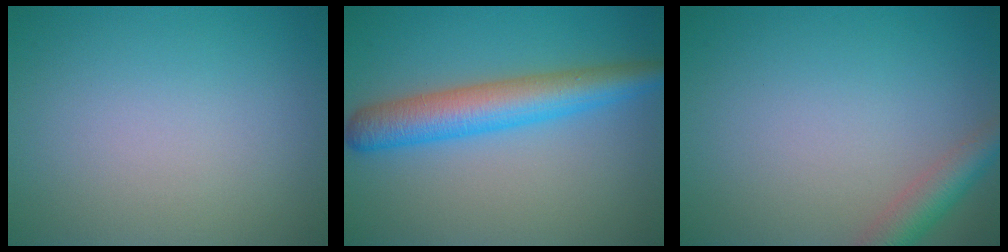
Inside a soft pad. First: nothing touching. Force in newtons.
{"total": 5.8, "press": 5.8, "slide": 0.1}
{"total": 3.2, "press": 3.2, "slide": 0.1}